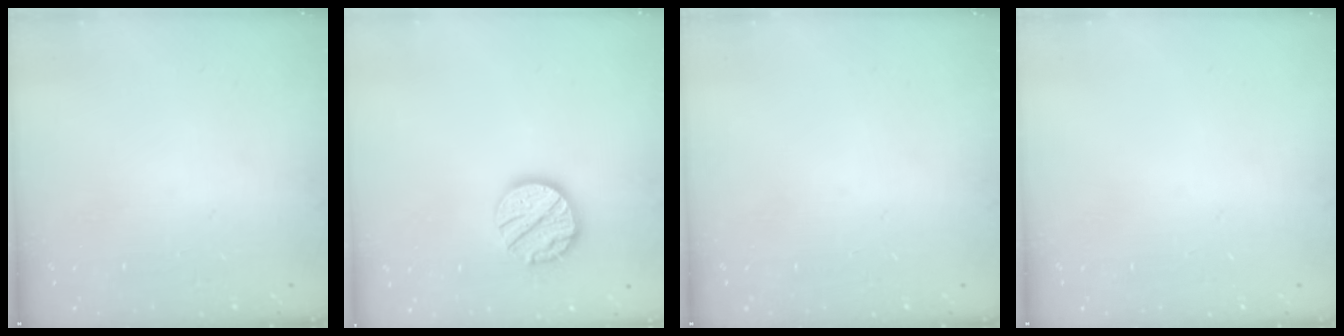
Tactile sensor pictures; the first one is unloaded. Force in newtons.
{"total": 11.9, "press": 11.9, "slide": 0.7}
{"total": 0.0}
{"total": 0.0}